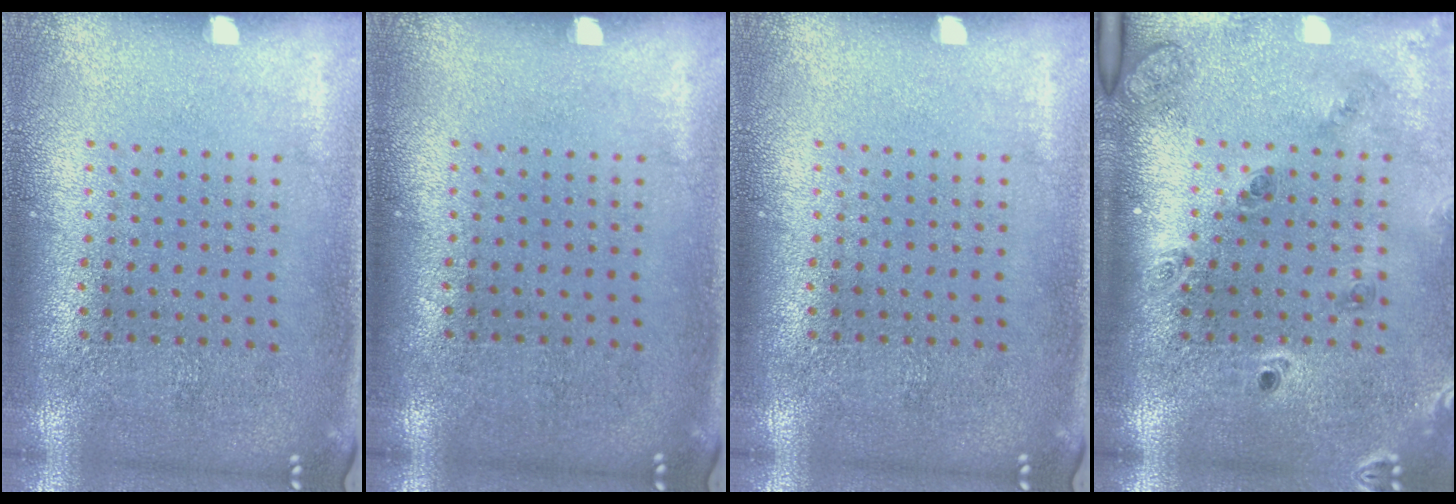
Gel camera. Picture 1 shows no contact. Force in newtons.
{"total": 0.0}
{"total": 0.0}
{"total": 1.6, "press": 1.5, "slide": 0.4}